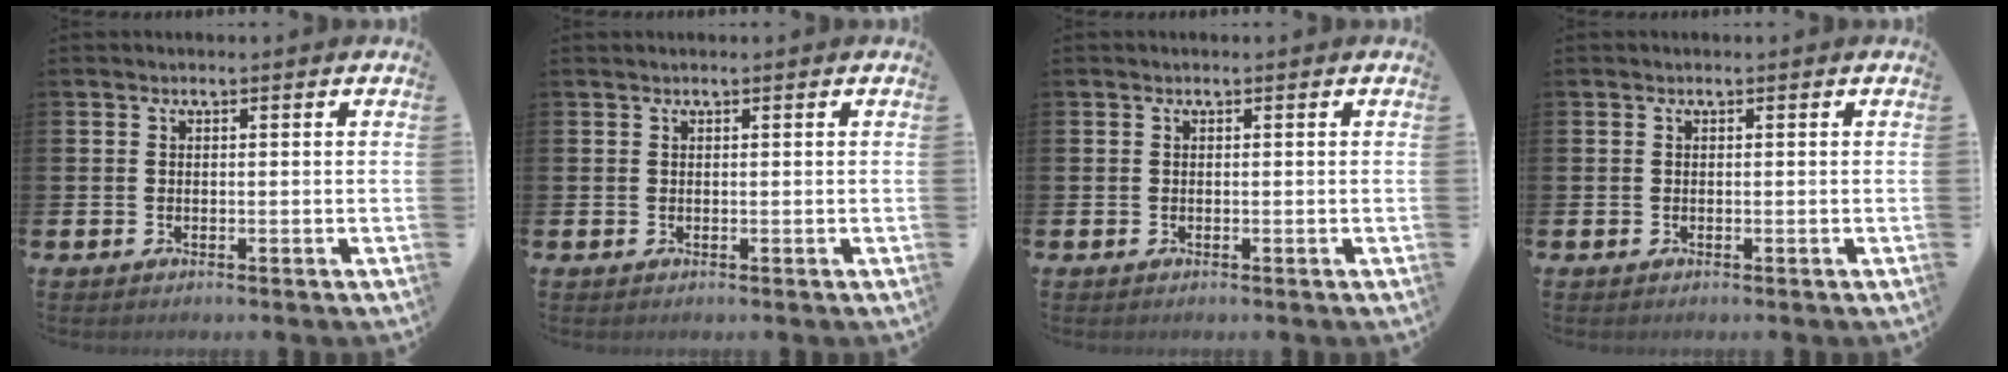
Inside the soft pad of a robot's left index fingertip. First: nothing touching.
{"total": 0.0}
{"total": 0.0}
{"total": 0.0}